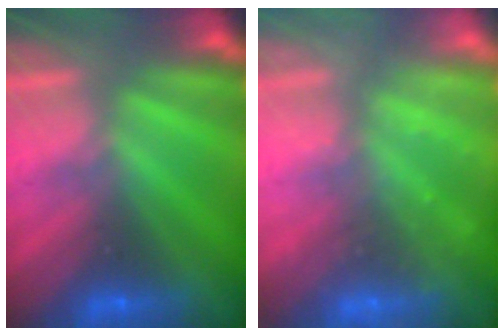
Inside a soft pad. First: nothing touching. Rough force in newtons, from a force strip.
{"total": 2.3}